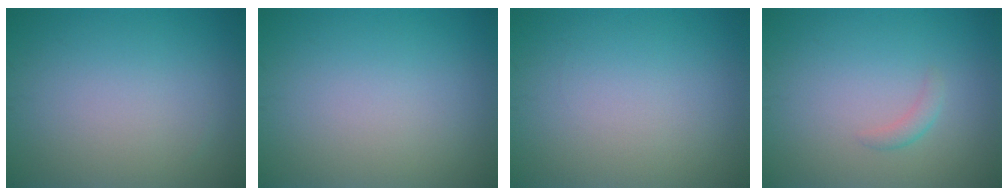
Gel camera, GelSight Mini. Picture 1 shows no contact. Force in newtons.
{"total": 0.0}
{"total": 0.0}
{"total": 1.0, "press": 1.0, "slide": 0.0}